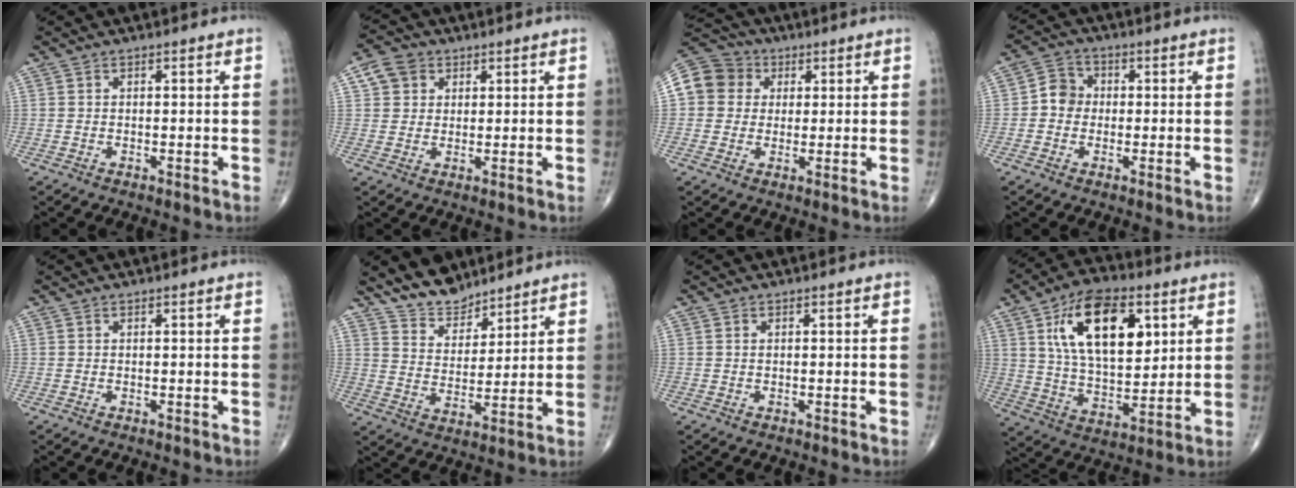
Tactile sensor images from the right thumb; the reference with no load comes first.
{"total": 5.3, "force": [2.0, 4.4, 2.0], "torque": [-0.020, 0.002, 0.034]}
{"total": 10.0, "force": [1.9, 9.1, 3.5], "torque": [-0.053, 0.020, 0.023]}
{"total": 4.8, "force": [-0.5, 4.3, 2.1], "torque": [-0.015, 0.014, -0.020]}
{"total": 0.0}
{"total": 8.5, "force": [7.5, 3.5, 1.7], "torque": [-0.004, -0.056, 0.146]}
{"total": 0.0}
{"total": 19.4, "force": [6.9, 10.3, 14.9], "torque": [-0.215, -0.023, 0.123]}